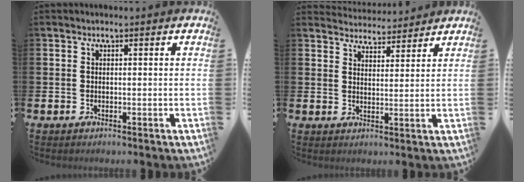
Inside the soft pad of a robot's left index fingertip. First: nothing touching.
{"total": 4.0, "force": [3.9, 0.6, -0.4], "torque": [-0.002, -0.026, 0.071]}